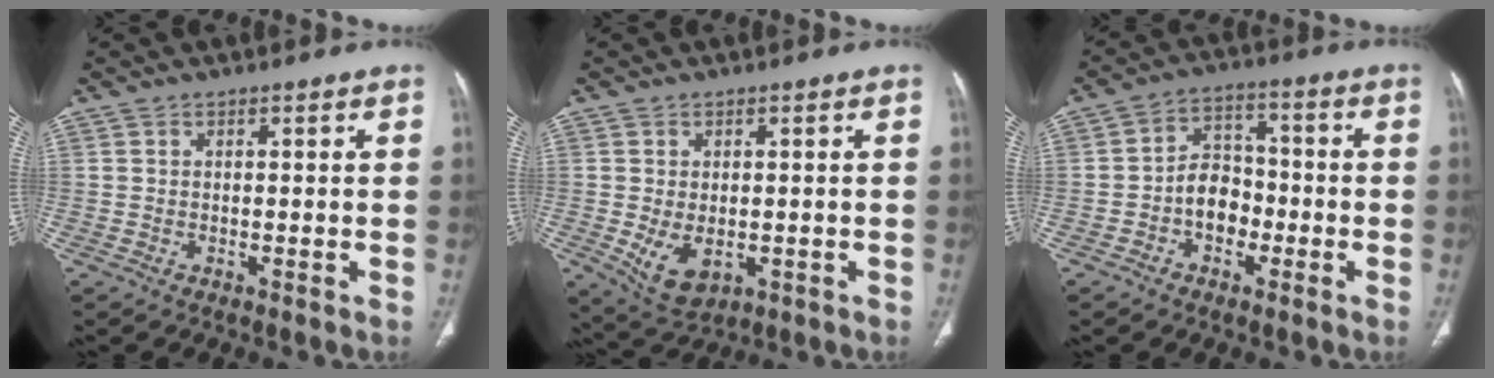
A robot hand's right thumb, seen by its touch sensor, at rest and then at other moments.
{"total": 6.6, "force": [-1.3, 4.2, 4.9], "torque": [-0.081, -0.009, -0.004]}
{"total": 7.5, "force": [-2.4, 5.6, 4.4], "torque": [-0.044, 0.032, -0.052]}